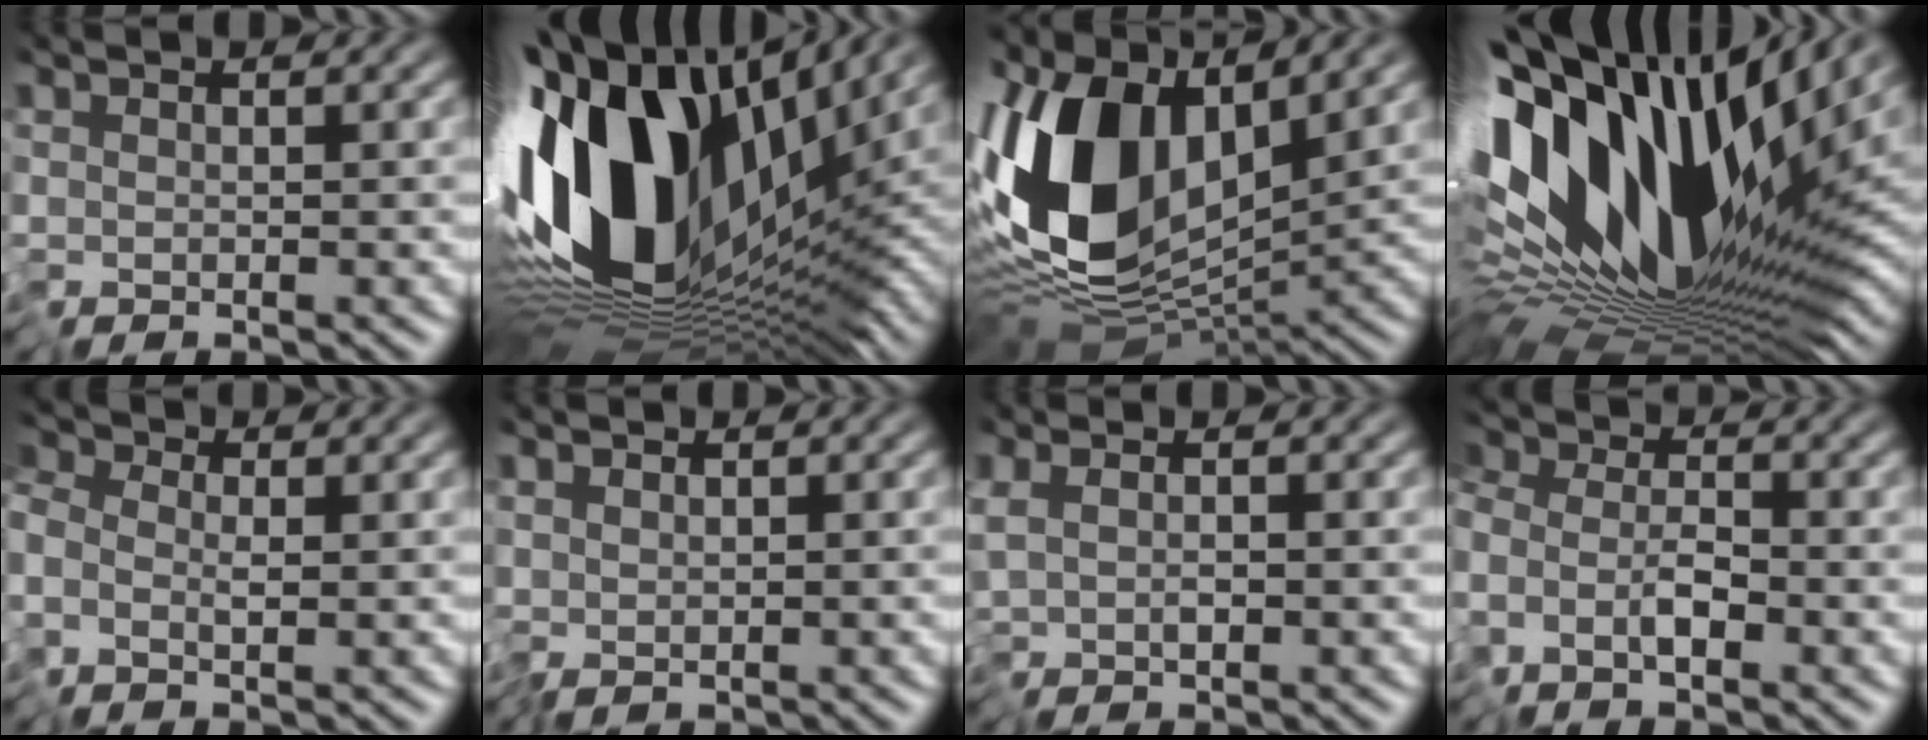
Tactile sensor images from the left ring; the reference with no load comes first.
{"total": 17.4, "force": [2.0, 9.8, 14.2], "torque": [-0.286, -0.010, 0.031]}
{"total": 13.6, "force": [1.5, 7.9, 11.0], "torque": [-0.238, -0.004, 0.015]}
{"total": 17.4, "force": [5.4, 8.5, 14.2], "torque": [-0.265, 0.012, 0.084]}
{"total": 2.6, "force": [-1.1, 1.8, 1.4], "torque": [-0.034, -0.007, -0.027]}
{"total": 0.8, "force": [0.1, 0.7, 0.3], "torque": [-0.010, -0.003, -0.001]}
{"total": 1.4, "force": [-0.2, 0.6, 1.2], "torque": [-0.027, -0.002, 0.001]}
{"total": 2.9, "force": [-2.2, 1.2, 1.4], "torque": [-0.028, -0.009, -0.053]}